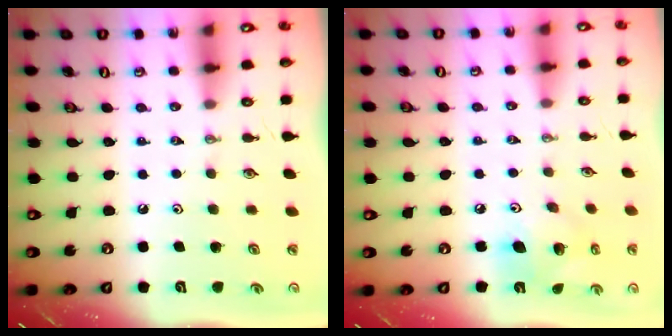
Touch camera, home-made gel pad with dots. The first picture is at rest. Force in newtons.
{"total": 11.4, "press": 11.3, "slide": 1.9}